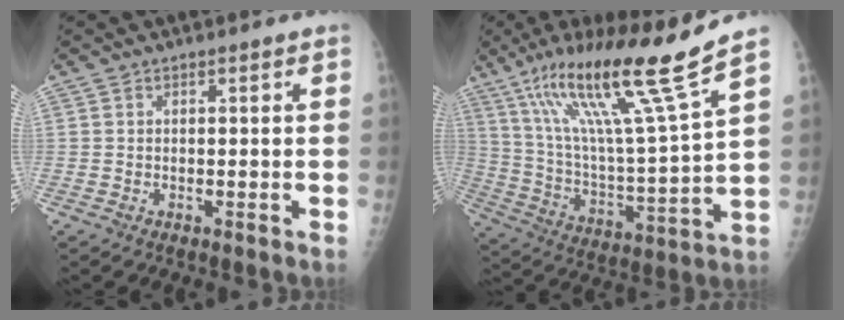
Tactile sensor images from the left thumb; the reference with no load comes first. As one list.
[{"total": 22.0, "force": [14.0, 0.3, 16.9], "torque": [-0.276, -0.059, 0.249]}]